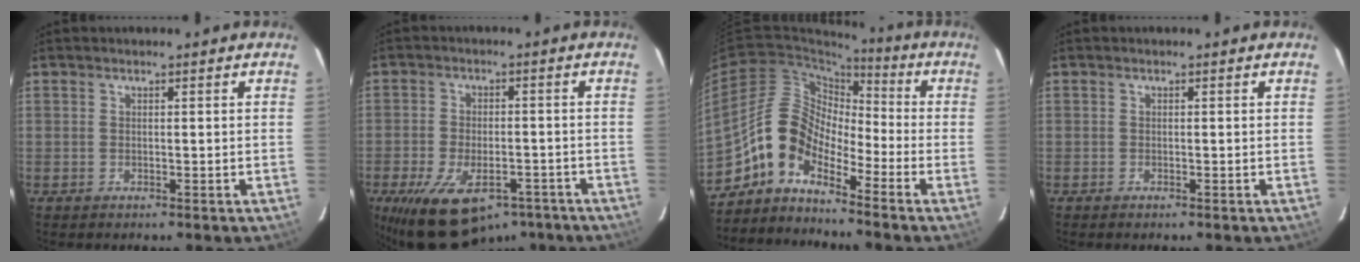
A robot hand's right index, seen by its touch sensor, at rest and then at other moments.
{"total": 17.0, "force": [-10.9, 8.7, 9.8], "torque": [-0.205, -0.016, -0.164]}
{"total": 9.3, "force": [-6.2, 4.7, 5.1], "torque": [-0.087, 0.032, -0.141]}
{"total": 0.0}